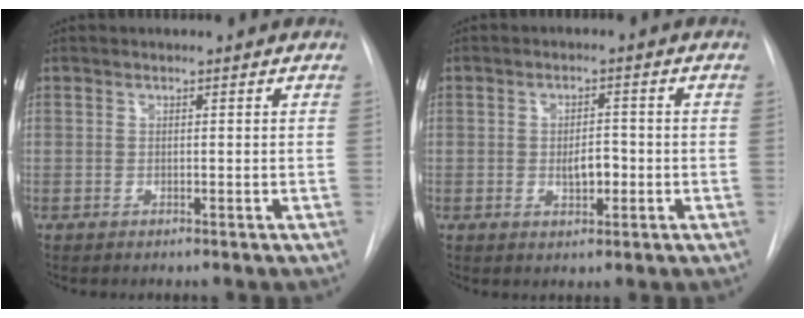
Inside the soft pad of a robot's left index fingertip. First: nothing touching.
{"total": 3.7, "force": [-1.7, 1.5, 2.9], "torque": [-0.041, -0.003, -0.021]}